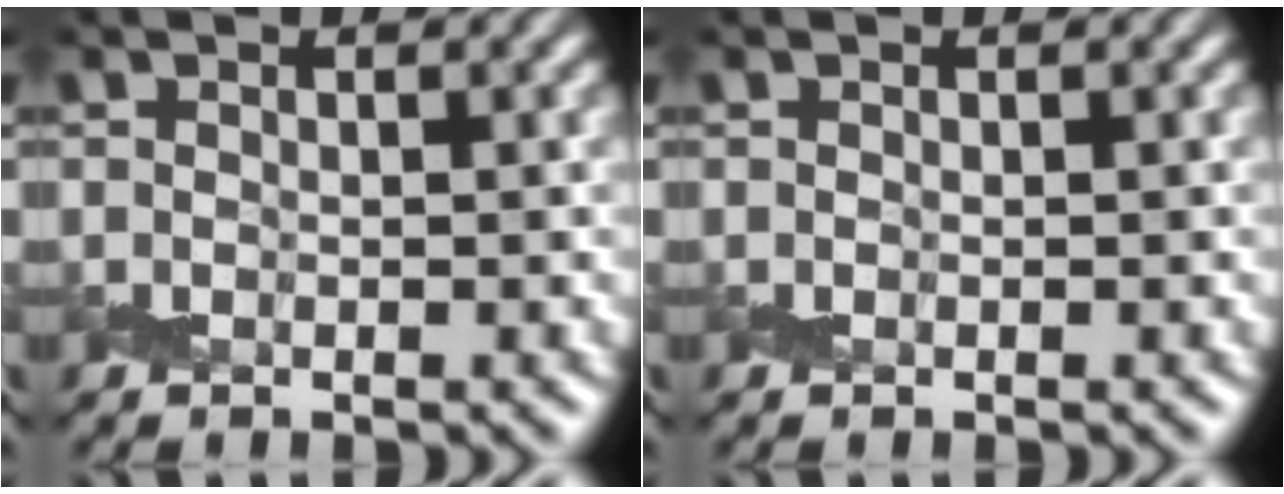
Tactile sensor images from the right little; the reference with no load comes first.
{"total": 0.0}